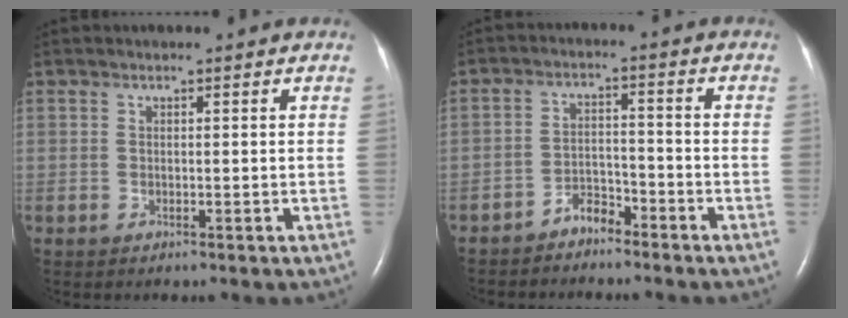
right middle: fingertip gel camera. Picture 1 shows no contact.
{"total": 3.4, "force": [-3.0, 1.2, 1.0], "torque": [-0.015, 0.001, -0.053]}